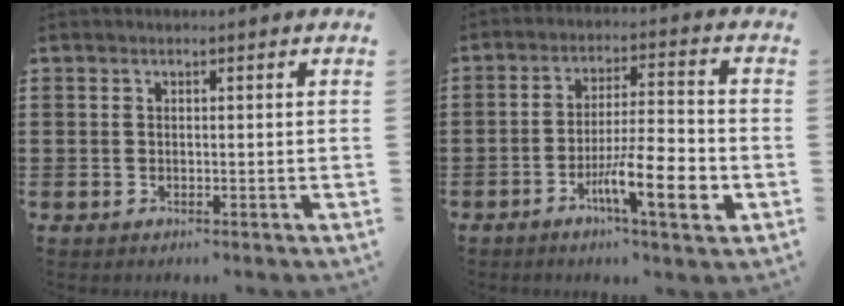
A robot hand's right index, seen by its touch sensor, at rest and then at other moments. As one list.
[{"total": 10.3, "force": [-4.4, 2.1, 9.1], "torque": [-0.159, 0.000, -0.075]}]